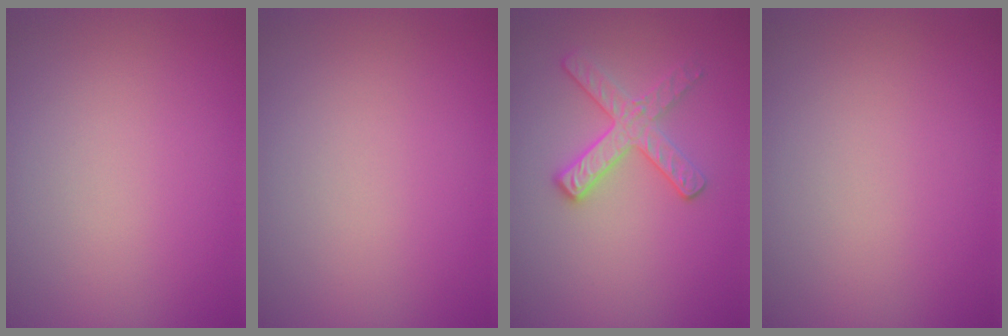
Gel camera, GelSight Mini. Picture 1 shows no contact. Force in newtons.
{"total": 0.0}
{"total": 2.8, "press": 2.7, "slide": 0.6}
{"total": 0.0}